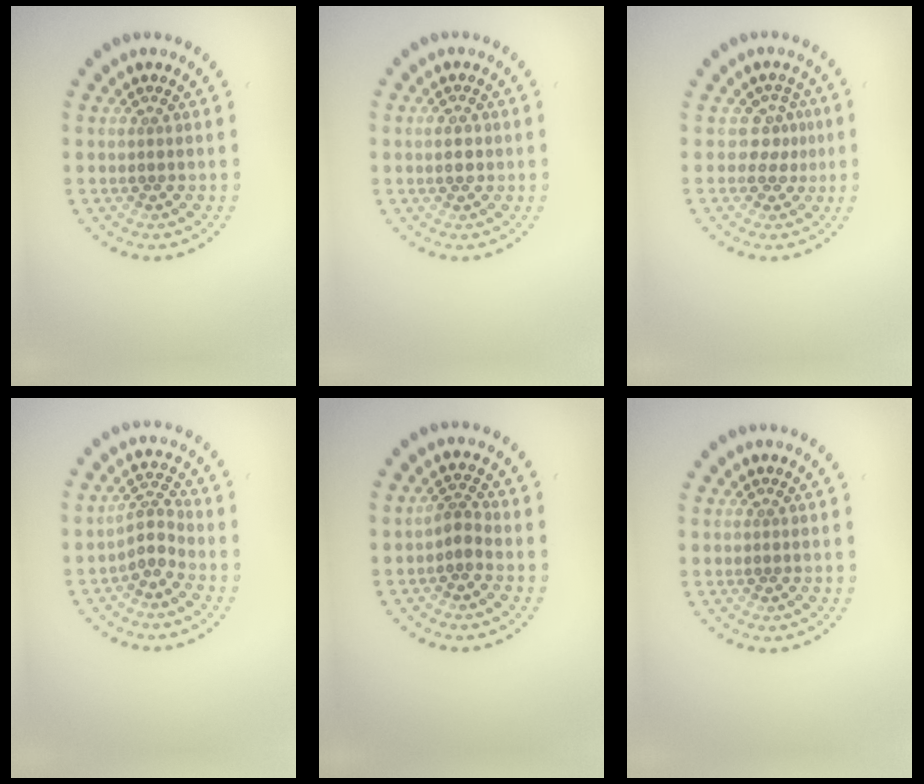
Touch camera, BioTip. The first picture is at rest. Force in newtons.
{"total": 1.9, "press": 1.9, "slide": 0.1}
{"total": 2.2, "press": 1.5, "slide": 1.6}
{"total": 2.3, "press": 1.6, "slide": 1.6}
{"total": 1.5, "press": 1.3, "slide": 0.9}
{"total": 0.0}